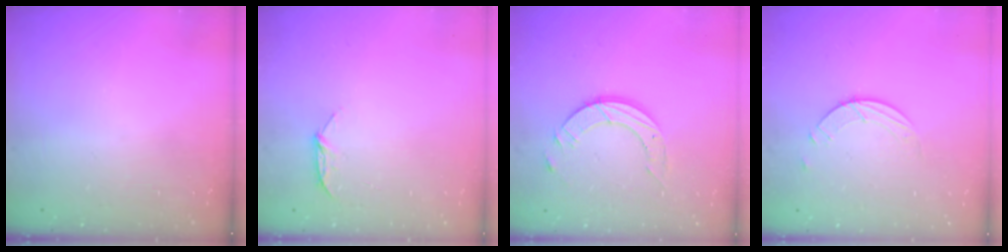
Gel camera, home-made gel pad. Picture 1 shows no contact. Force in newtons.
{"total": 5.9, "press": 5.8, "slide": 0.7}
{"total": 9.0, "press": 9.0, "slide": 0.8}
{"total": 2.6, "press": 2.6, "slide": 0.3}